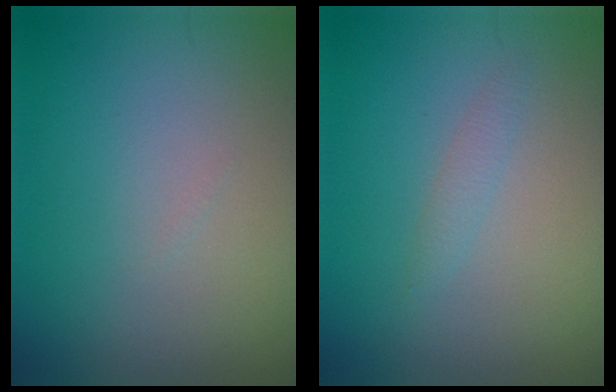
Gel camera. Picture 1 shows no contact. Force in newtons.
{"total": 0.9, "press": 0.9, "slide": 0.1}